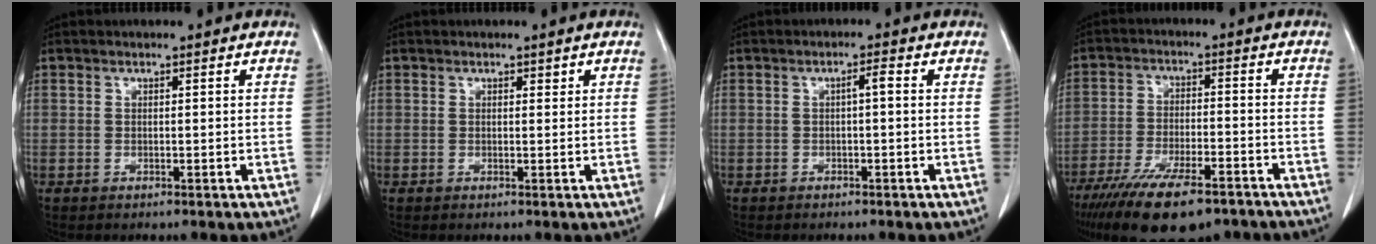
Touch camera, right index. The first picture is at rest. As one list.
[{"total": 0.6, "force": [0.4, 0.3, 0.3], "torque": [-0.003, -0.002, 0.004]}, {"total": 1.6, "force": [0.1, 0.2, 1.6], "torque": [-0.025, 0.005, 0.001]}, {"total": 16.2, "force": [-12.0, 4.3, 10.1], "torque": [-0.171, -0.025, -0.191]}]